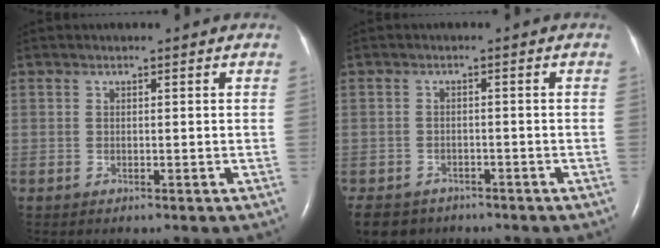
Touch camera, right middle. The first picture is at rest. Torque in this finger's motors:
{"motor_torque": [0.05, -0.05, 0.04, 0.04]}